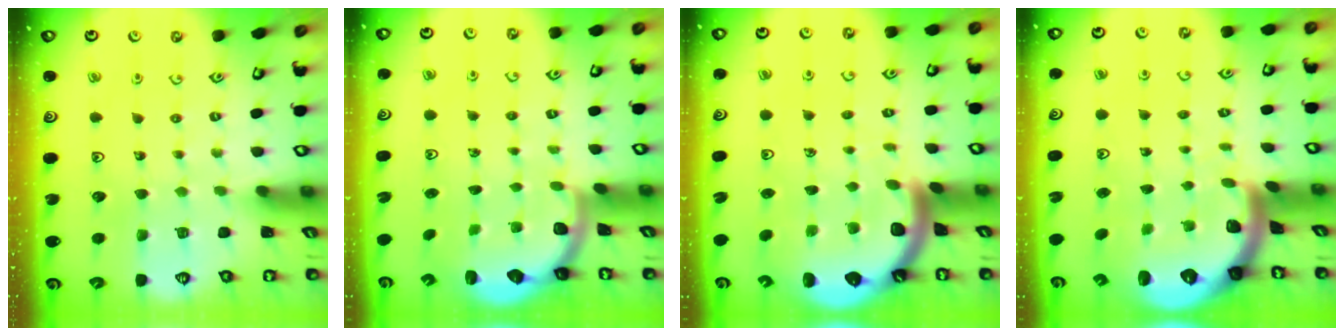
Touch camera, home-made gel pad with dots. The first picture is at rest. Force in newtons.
{"total": 2.3, "press": 2.0, "slide": 1.3}
{"total": 5.9, "press": 5.8, "slide": 0.7}
{"total": 2.8, "press": 2.7, "slide": 0.6}